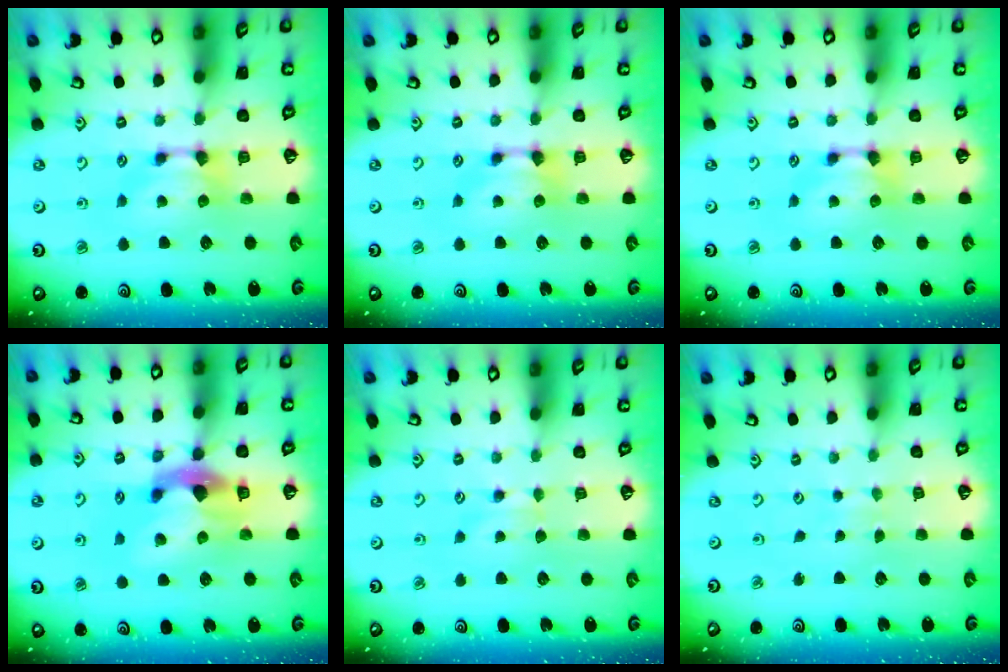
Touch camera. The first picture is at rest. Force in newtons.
{"total": 0.0}
{"total": 0.0}
{"total": 6.0, "press": 5.7, "slide": 1.9}
{"total": 2.4, "press": 2.4, "slide": 0.4}
{"total": 4.8, "press": 4.8, "slide": 0.1}